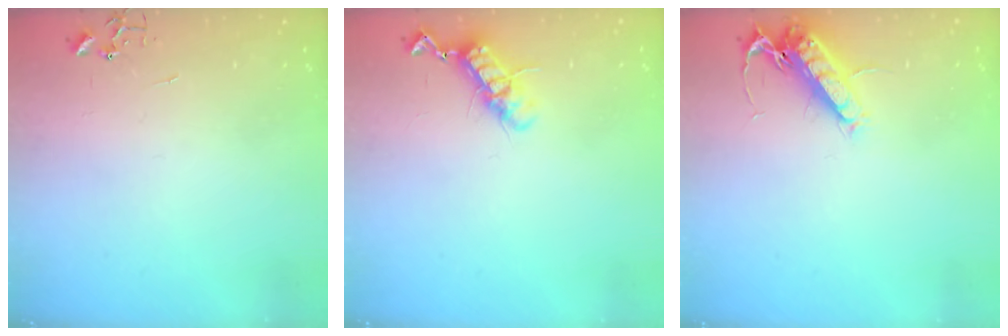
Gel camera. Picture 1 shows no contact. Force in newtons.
{"total": 11.1, "press": 11.1, "slide": 0.7}
{"total": 13.8, "press": 13.8, "slide": 1.2}